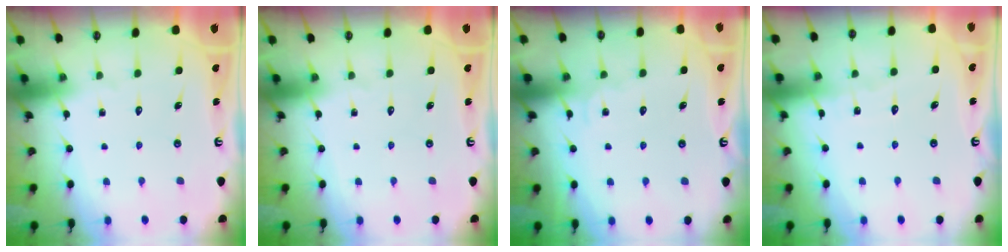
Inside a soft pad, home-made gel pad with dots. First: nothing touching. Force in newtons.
{"total": 0.0}
{"total": 4.5, "press": 4.5, "slide": 0.5}
{"total": 2.6, "press": 2.6, "slide": 0.3}